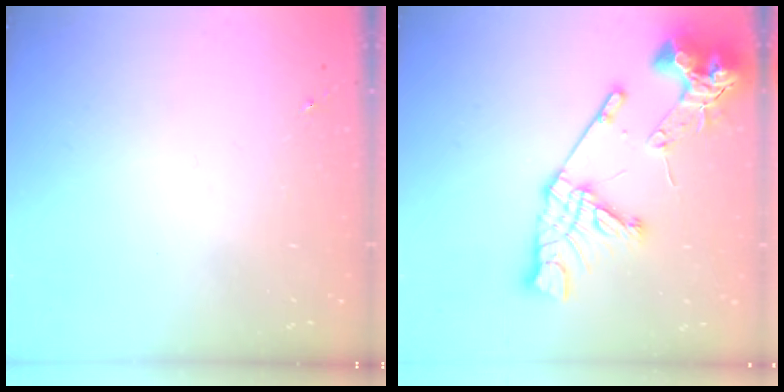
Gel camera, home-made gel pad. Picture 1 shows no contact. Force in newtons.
{"total": 20.6, "press": 20.5, "slide": 2.4}